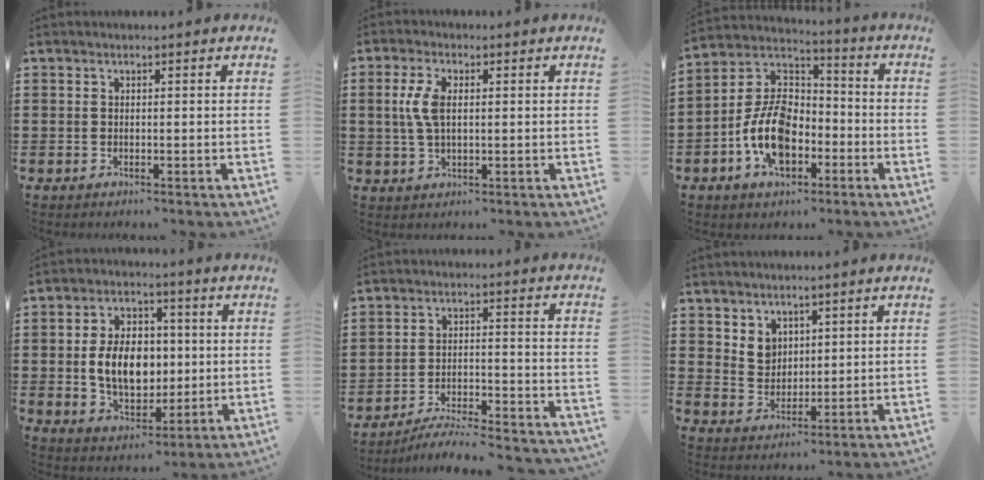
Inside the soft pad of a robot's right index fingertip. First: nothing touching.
{"total": 5.2, "force": [0.7, 2.4, 4.6], "torque": [-0.112, 0.004, 0.006]}
{"total": 11.1, "force": [-4.1, 6.8, 7.9], "torque": [-0.192, 0.005, -0.080]}
{"total": 9.4, "force": [0.1, 6.5, 6.7], "torque": [-0.125, 0.007, -0.003]}
{"total": 5.9, "force": [-5.7, 0.1, 1.8], "torque": [-0.035, -0.002, -0.112]}
{"total": 4.2, "force": [2.8, 3.1, 0.7], "torque": [-0.028, 0.006, 0.054]}